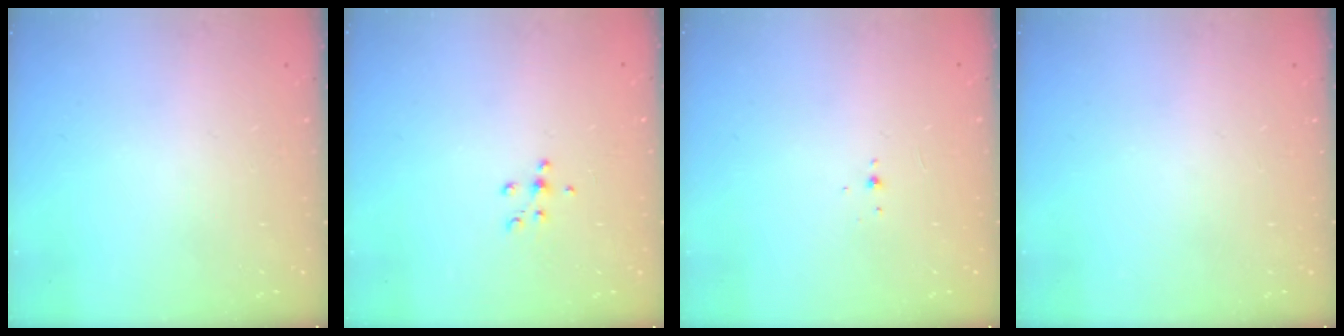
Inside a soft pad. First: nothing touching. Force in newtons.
{"total": 5.3, "press": 5.2, "slide": 1.0}
{"total": 2.0, "press": 1.9, "slide": 0.8}
{"total": 0.0}